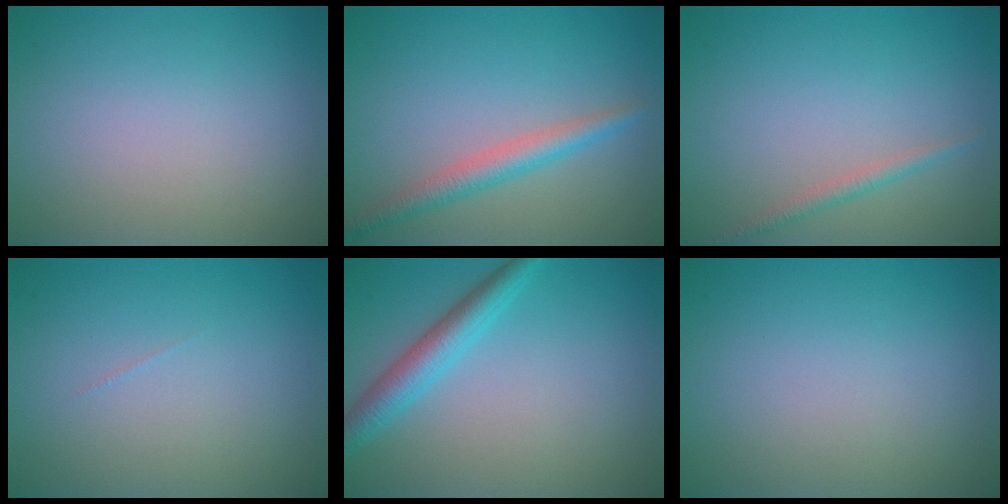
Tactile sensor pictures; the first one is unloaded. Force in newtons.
{"total": 2.7, "press": 2.7, "slide": 0.1}
{"total": 1.2, "press": 1.1, "slide": 0.1}
{"total": 0.0}
{"total": 3.3, "press": 3.3, "slide": 0.1}
{"total": 0.0}